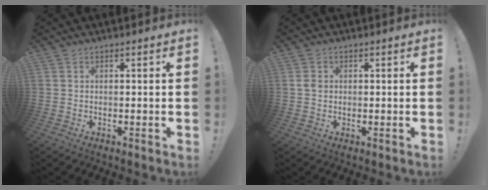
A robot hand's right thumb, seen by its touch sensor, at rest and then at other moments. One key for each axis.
{"total": 1.8, "fx": 0.2, "fy": 1.4, "fz": 1.1, "tx": -0.017, "ty": 0.005, "tz": 0.003}